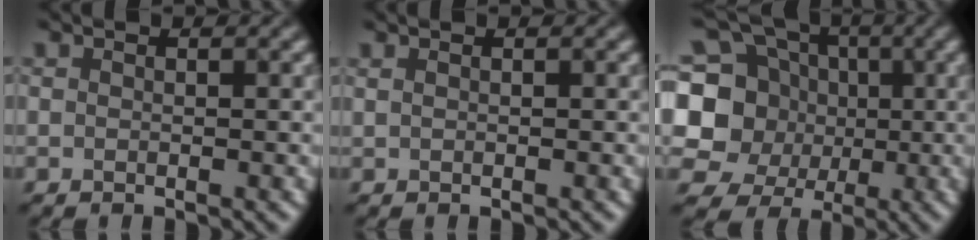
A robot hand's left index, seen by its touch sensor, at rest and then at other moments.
{"total": 0.0}
{"total": 10.4, "force": [0.0, 9.5, 4.2], "torque": [-0.135, 0.026, -0.003]}